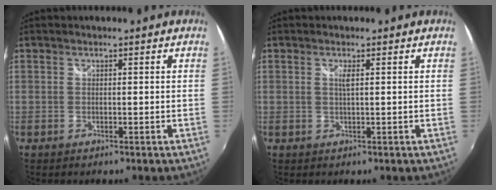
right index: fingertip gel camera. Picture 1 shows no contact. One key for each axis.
{"total": 1.2, "fx": 0.3, "fy": -0.1, "fz": 1.2, "tx": -0.022, "ty": 0.000, "tz": 0.005}